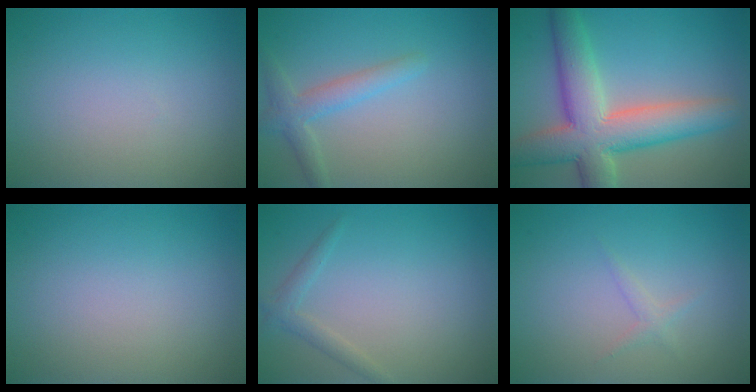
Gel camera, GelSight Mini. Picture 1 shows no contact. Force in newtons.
{"total": 2.5, "press": 2.5, "slide": 0.1}
{"total": 9.1, "press": 9.1, "slide": 0.6}
{"total": 0.0}
{"total": 1.4, "press": 1.4, "slide": 0.1}
{"total": 0.9, "press": 0.9, "slide": 0.0}